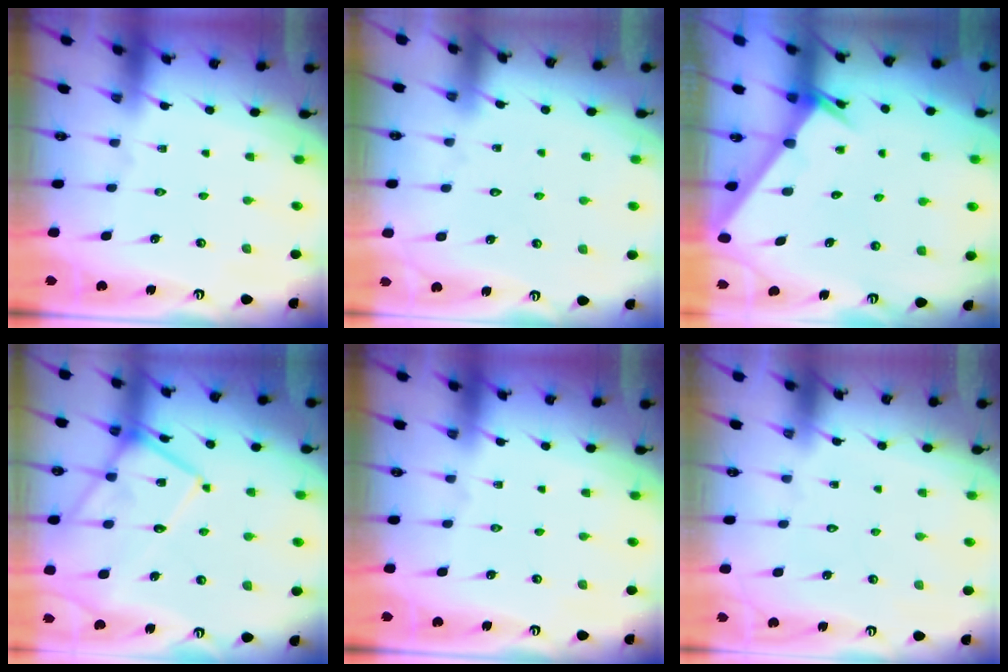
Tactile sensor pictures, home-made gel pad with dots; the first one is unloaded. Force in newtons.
{"total": 2.9, "press": 2.9, "slide": 0.2}
{"total": 2.6, "press": 2.6, "slide": 0.0}
{"total": 14.0, "press": 14.0, "slide": 1.3}
{"total": 0.0}
{"total": 1.5, "press": 1.5, "slide": 0.0}